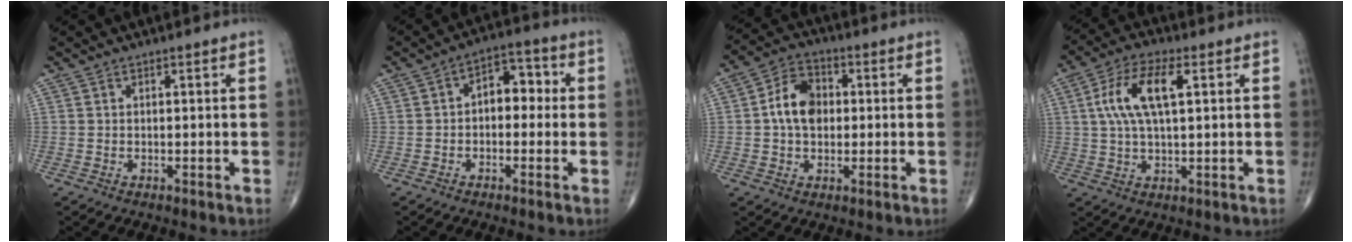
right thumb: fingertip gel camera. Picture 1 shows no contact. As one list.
[{"total": 7.0, "force": [0.1, 4.5, 5.3], "torque": [-0.045, 0.028, -0.012]}, {"total": 8.9, "force": [0.5, 6.3, 6.3], "torque": [-0.094, 0.018, 0.001]}, {"total": 10.9, "force": [2.7, 4.4, 9.7], "torque": [-0.199, 0.014, 0.049]}]